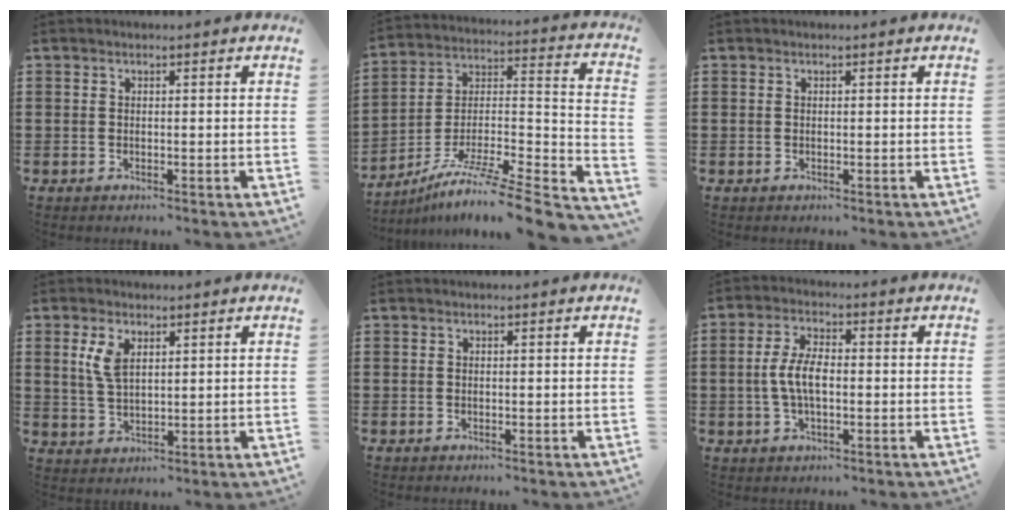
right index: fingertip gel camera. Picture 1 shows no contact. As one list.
[{"total": 8.8, "force": [-6.6, 0.6, 5.8], "torque": [-0.097, -0.008, -0.130]}, {"total": 0.0}, {"total": 4.3, "force": [1.8, 2.1, 3.3], "torque": [-0.073, 0.007, 0.032]}, {"total": 0.0}, {"total": 5.7, "force": [-0.6, 2.5, 5.1], "torque": [-0.119, -0.003, -0.019]}]